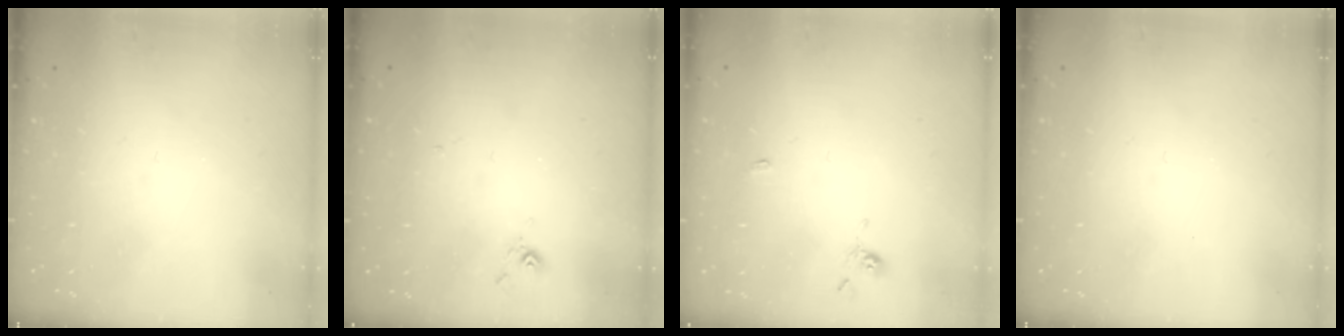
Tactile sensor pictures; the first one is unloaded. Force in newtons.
{"total": 5.1, "press": 5.1, "slide": 0.3}
{"total": 1.3, "press": 1.3, "slide": 0.3}
{"total": 0.0}